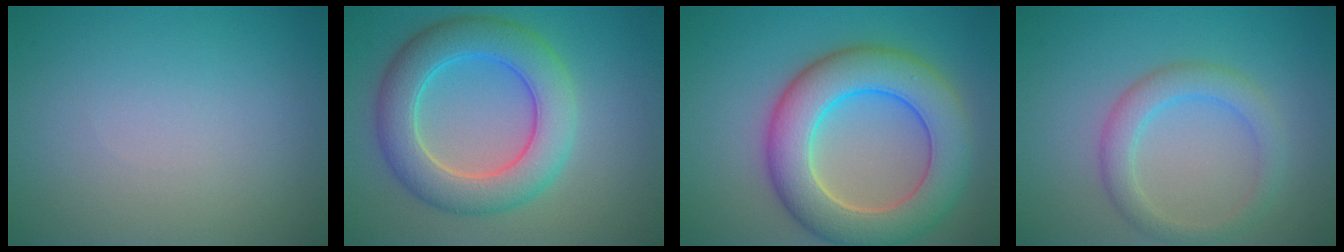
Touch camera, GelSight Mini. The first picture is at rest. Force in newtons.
{"total": 7.3, "press": 7.3, "slide": 0.2}
{"total": 9.2, "press": 9.2, "slide": 0.6}
{"total": 3.1, "press": 3.1, "slide": 0.1}